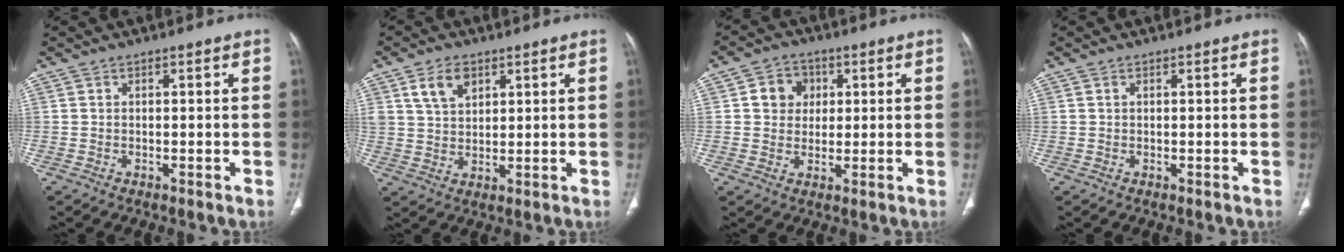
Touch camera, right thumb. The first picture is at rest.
{"total": 6.4, "force": [3.3, 4.1, 3.6], "torque": [-0.052, -0.015, 0.066]}
{"total": 6.1, "force": [1.5, 5.4, 2.4], "torque": [-0.006, 0.001, 0.020]}
{"total": 0.0}